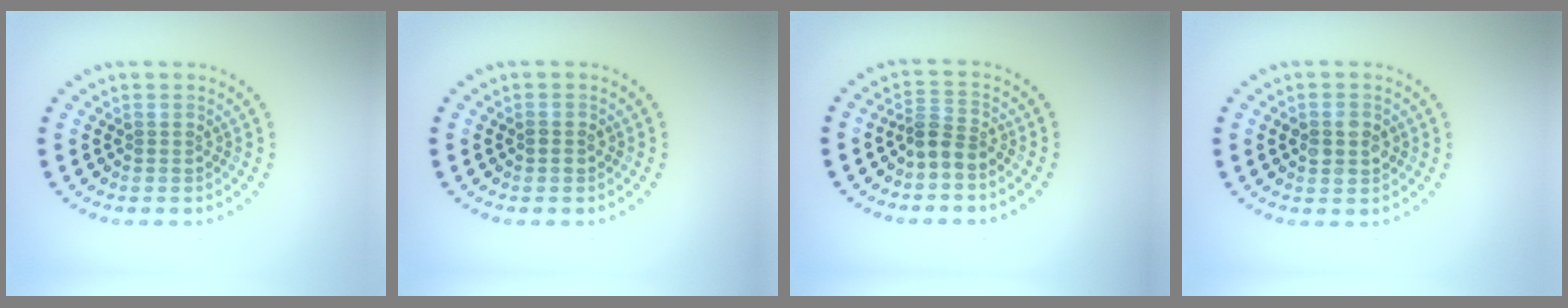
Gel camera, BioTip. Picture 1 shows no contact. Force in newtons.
{"total": 0.9, "press": 0.9, "slide": 0.1}
{"total": 2.5, "press": 1.8, "slide": 1.6}
{"total": 2.7, "press": 2.7, "slide": 0.1}